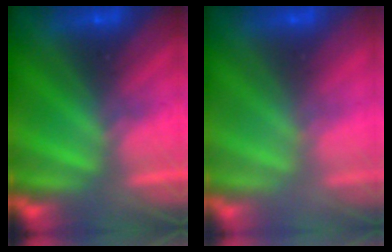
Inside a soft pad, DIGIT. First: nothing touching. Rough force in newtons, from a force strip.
{"total": 2.6}